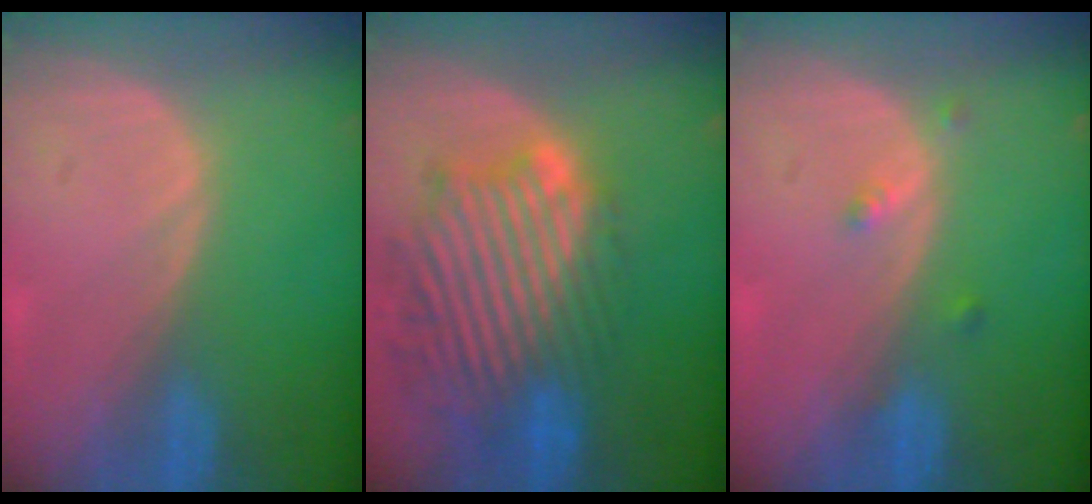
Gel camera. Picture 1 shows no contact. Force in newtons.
{"total": 12.9, "press": 11.5, "slide": 5.8}
{"total": 1.9, "press": 1.5, "slide": 1.0}